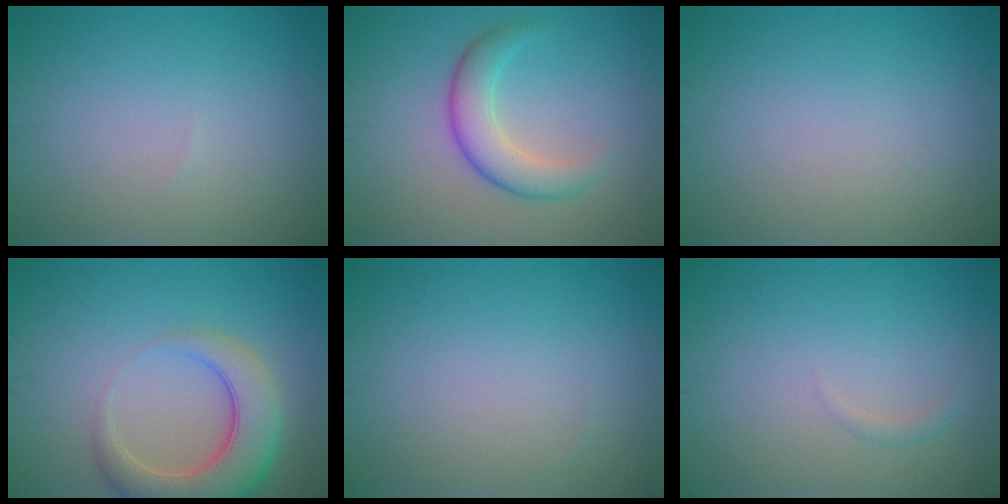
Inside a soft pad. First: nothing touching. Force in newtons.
{"total": 3.8, "press": 3.8, "slide": 0.1}
{"total": 0.0}
{"total": 6.8, "press": 6.8, "slide": 0.7}
{"total": 0.0}
{"total": 0.7, "press": 0.7, "slide": 0.1}